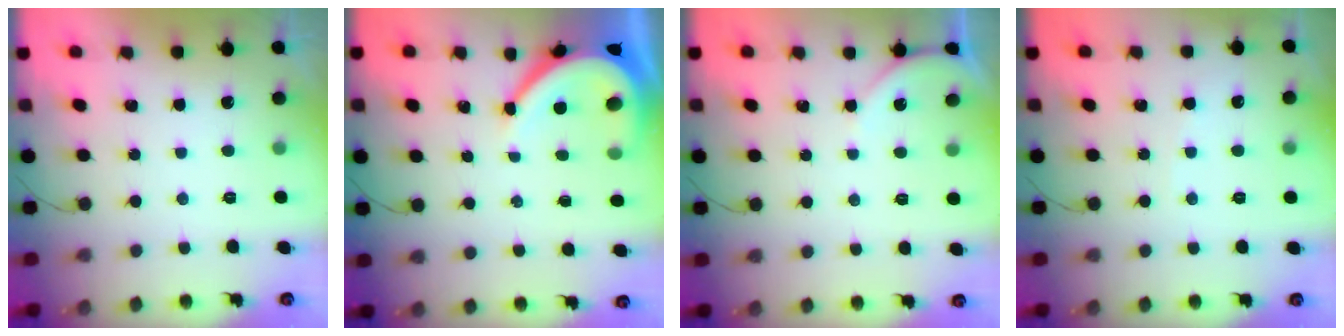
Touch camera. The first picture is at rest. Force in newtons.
{"total": 10.0, "press": 9.9, "slide": 1.3}
{"total": 4.0, "press": 4.0, "slide": 0.5}
{"total": 2.0, "press": 2.0, "slide": 0.2}